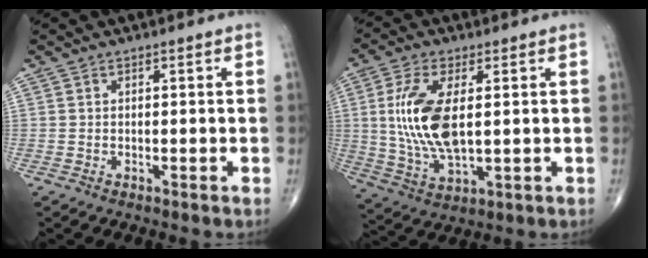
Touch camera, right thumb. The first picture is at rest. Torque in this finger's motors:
{"motor_torque": [-0.55, 0.95, 1.24, 0.35, 0.09]}